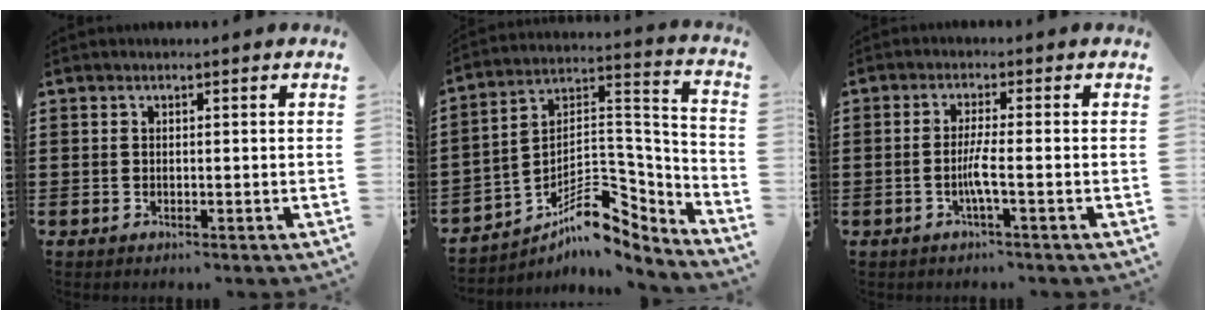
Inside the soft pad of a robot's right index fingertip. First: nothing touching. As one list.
[{"total": 9.9, "force": [-5.9, 5.6, 5.7], "torque": [-0.076, -0.001, -0.109]}, {"total": 3.4, "force": [-1.1, -0.2, 3.2], "torque": [-0.072, -0.012, -0.027]}]